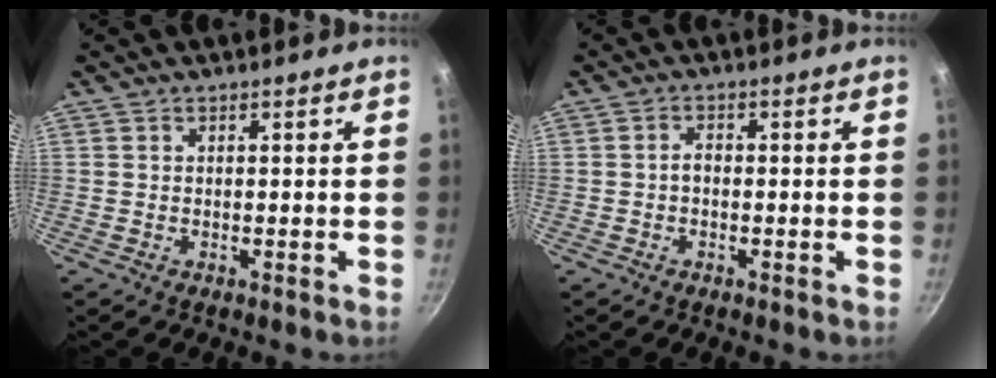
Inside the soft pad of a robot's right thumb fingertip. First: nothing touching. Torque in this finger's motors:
{"motor_torque": [0.52, 0.42, 0.43, -0.04, 0.01]}